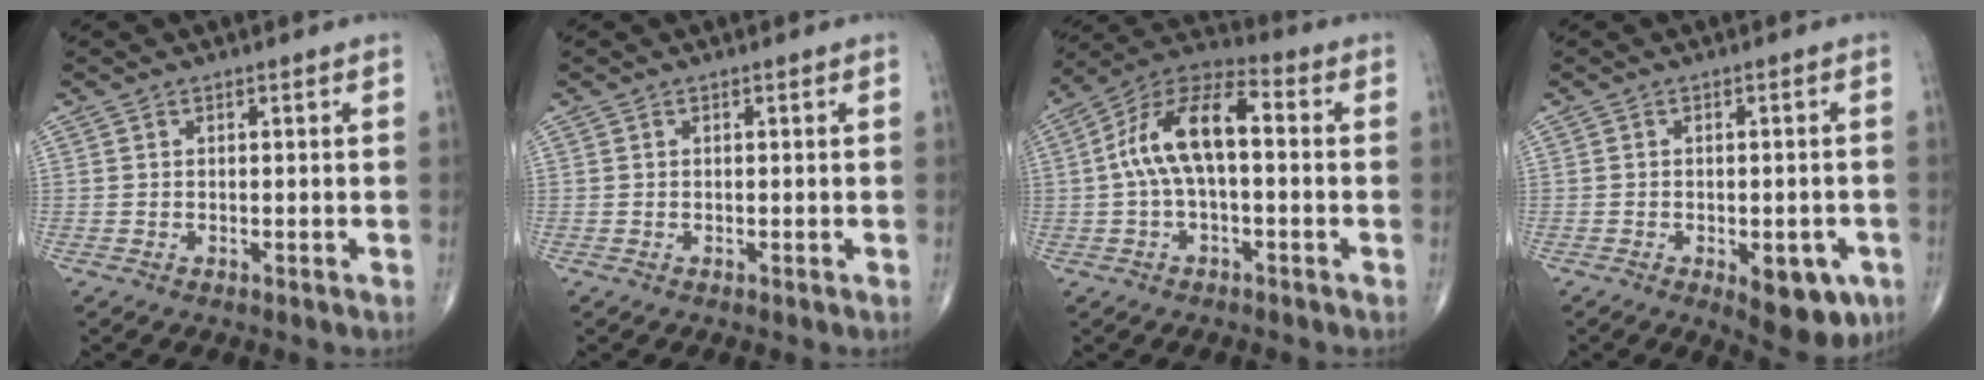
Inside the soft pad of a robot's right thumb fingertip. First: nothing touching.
{"total": 0.0}
{"total": 13.0, "force": [0.3, 6.0, 11.5], "torque": [-0.219, 0.048, -0.005]}
{"total": 9.2, "force": [-3.9, 4.3, 7.2], "torque": [-0.068, 0.006, -0.041]}